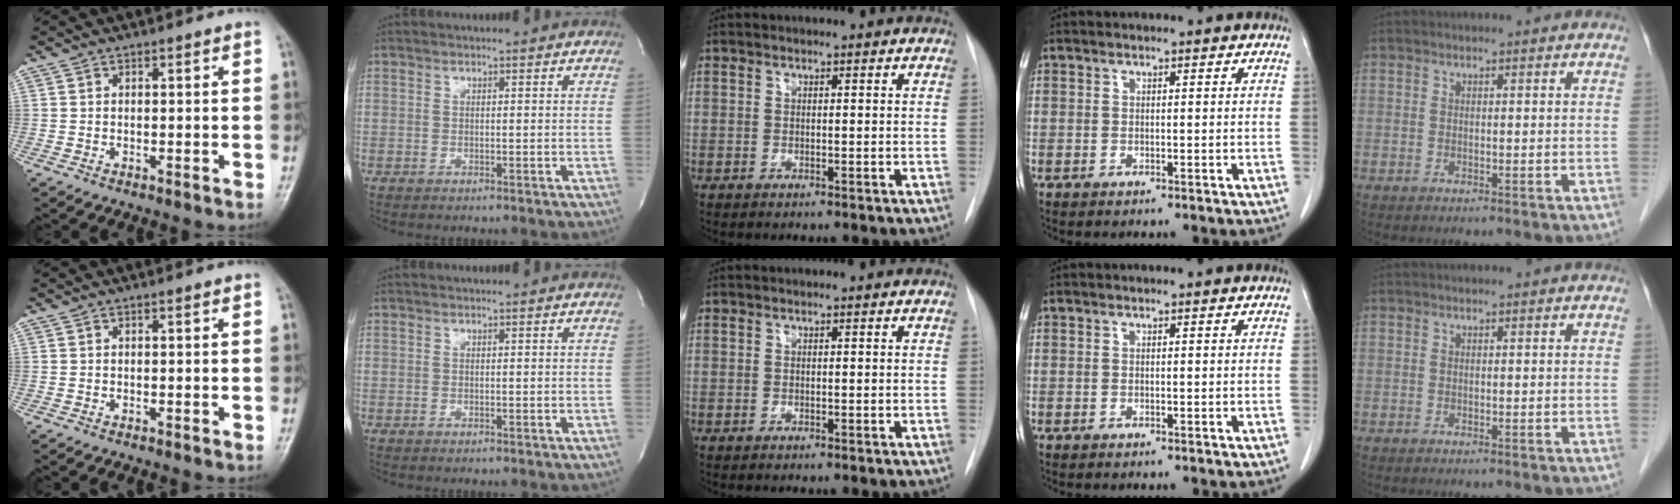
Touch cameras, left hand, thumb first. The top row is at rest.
{}